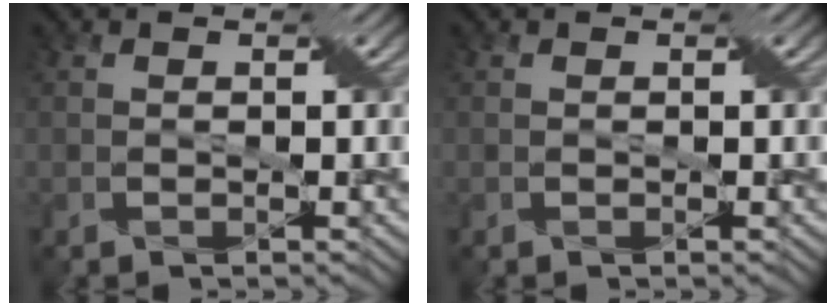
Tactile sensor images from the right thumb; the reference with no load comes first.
{"total": 0.0}